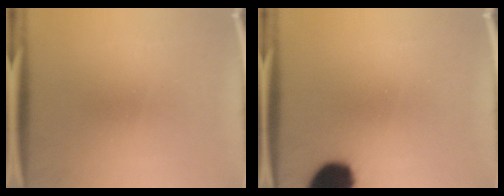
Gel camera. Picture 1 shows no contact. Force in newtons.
{"total": 13.1}